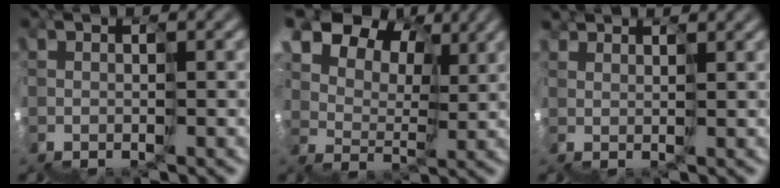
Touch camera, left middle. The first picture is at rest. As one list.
[{"total": 8.3, "force": [7.3, 4.0, -0.1], "torque": [-0.034, 0.059, 0.105]}, {"total": 2.4, "force": [2.4, 0.1, -0.4], "torque": [0.012, 0.028, 0.039]}]